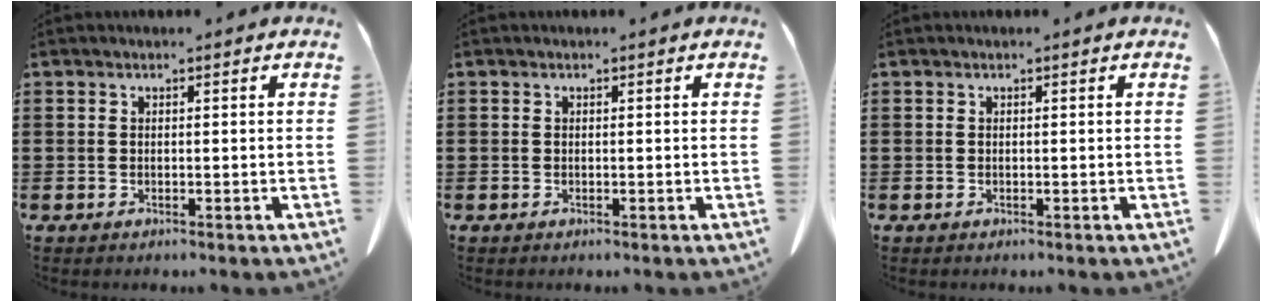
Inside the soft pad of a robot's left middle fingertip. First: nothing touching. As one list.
[{"total": 0.0}, {"total": 0.0}]